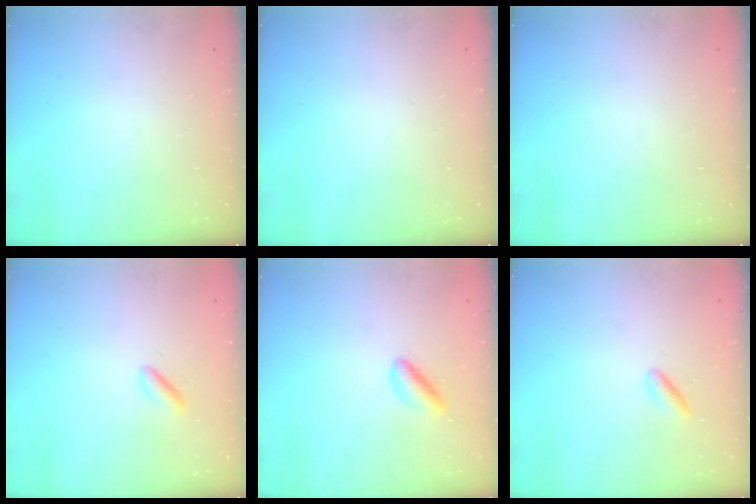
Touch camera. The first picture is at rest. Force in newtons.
{"total": 0.0}
{"total": 0.0}
{"total": 1.6, "press": 1.4, "slide": 0.7}
{"total": 4.3, "press": 4.1, "slide": 1.4}
{"total": 1.2, "press": 1.0, "slide": 0.6}